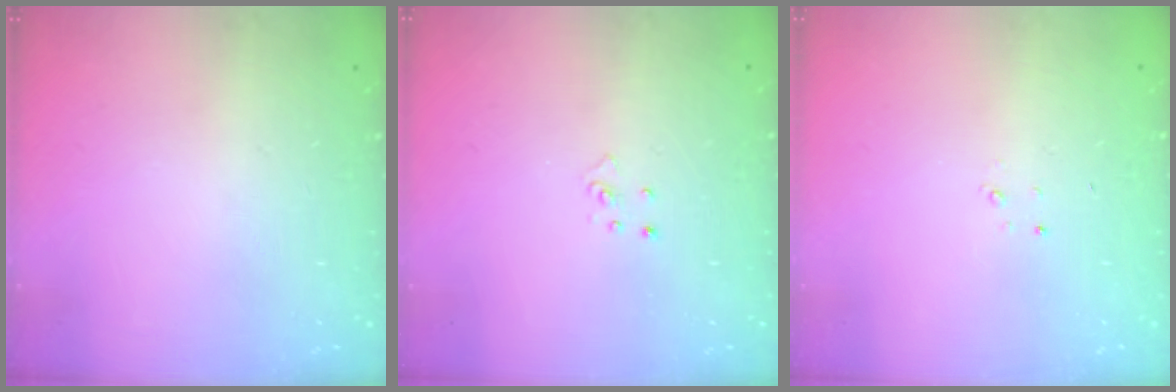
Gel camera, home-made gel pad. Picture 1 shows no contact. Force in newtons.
{"total": 3.0, "press": 2.9, "slide": 0.3}
{"total": 1.5, "press": 1.5, "slide": 0.2}